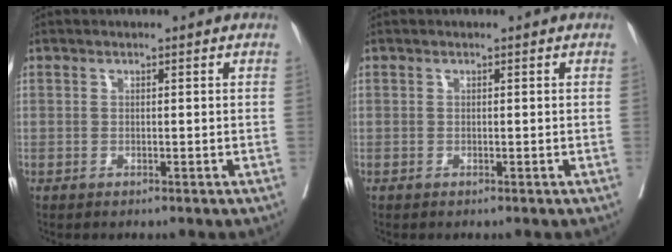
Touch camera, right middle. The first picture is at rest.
{"total": 0.0}